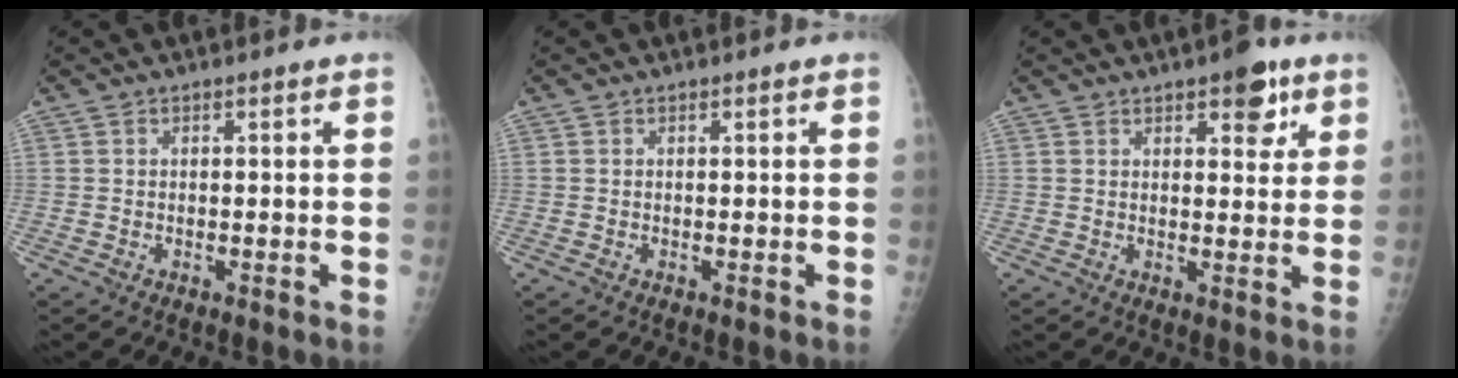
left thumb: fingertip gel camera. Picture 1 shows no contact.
{"total": 0.0}
{"total": 6.6, "force": [3.7, 3.1, 4.5], "torque": [-0.032, -0.015, 0.043]}